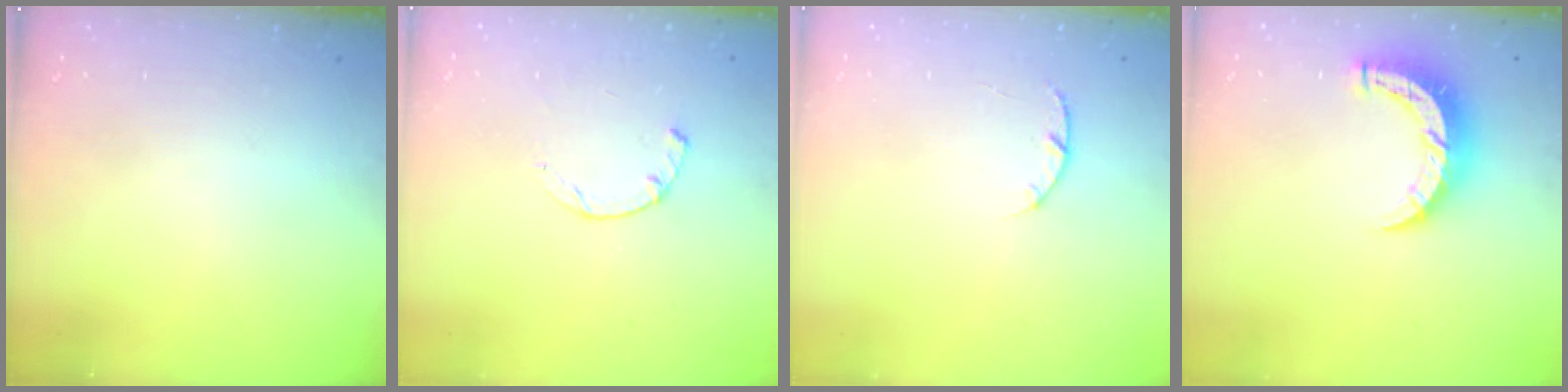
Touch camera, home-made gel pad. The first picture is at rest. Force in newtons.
{"total": 2.3, "press": 2.3, "slide": 0.4}
{"total": 2.9, "press": 2.9, "slide": 0.5}
{"total": 10.2, "press": 10.1, "slide": 1.0}